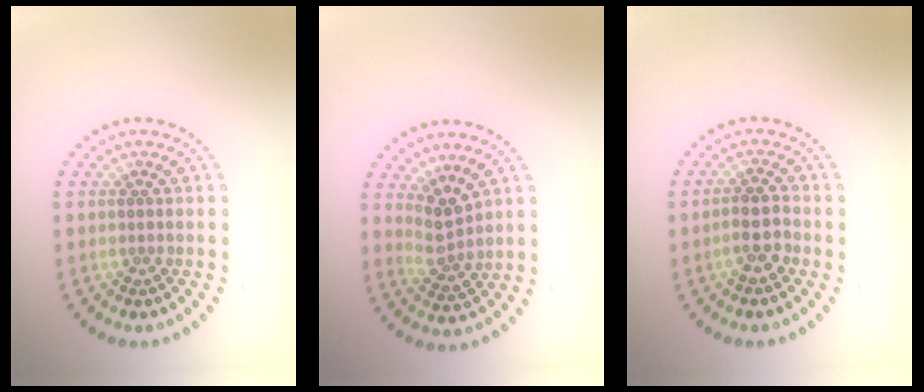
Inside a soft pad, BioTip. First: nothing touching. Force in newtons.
{"total": 2.6, "press": 2.0, "slide": 1.6}
{"total": 2.4, "press": 2.2, "slide": 0.9}